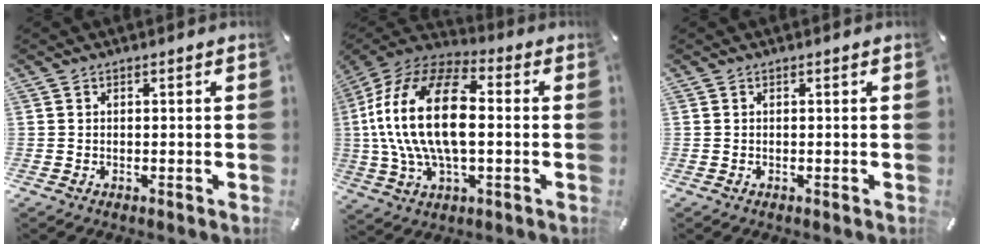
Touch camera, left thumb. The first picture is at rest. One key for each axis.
{"total": 22.5, "fx": 0.9, "fy": 12.1, "fz": 19.0, "tx": -0.403, "ty": 0.001, "tz": 0.012}
{"total": 0.0}